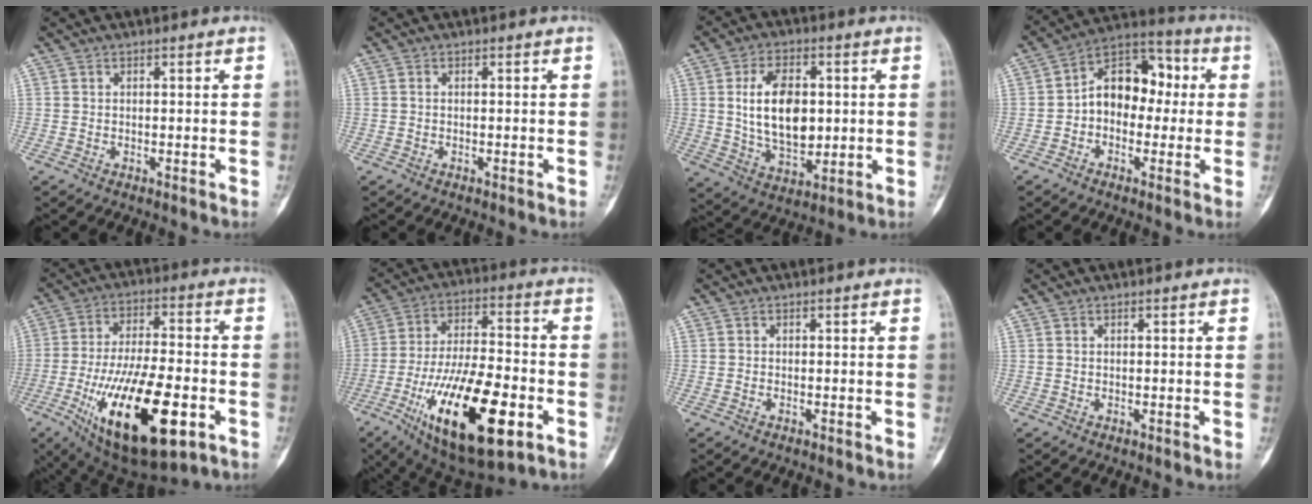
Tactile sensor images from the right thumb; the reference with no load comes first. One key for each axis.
{"total": 0.0}
{"total": 13.3, "fx": 1.6, "fy": 8.0, "fz": 10.6, "tx": -0.165, "ty": -0.010, "tz": 0.036}
{"total": 12.5, "fx": 0.1, "fy": 8.8, "fz": 8.8, "tx": -0.095, "ty": 0.044, "tz": -0.014}
{"total": 24.2, "fx": -8.3, "fy": 9.5, "fz": 20.7, "tx": -0.383, "ty": 0.006, "tz": -0.122}
{"total": 24.3, "fx": -9.0, "fy": 9.2, "fz": 20.6, "tx": -0.384, "ty": 0.014, "tz": -0.141}
{"total": 0.0}
{"total": 0.0}